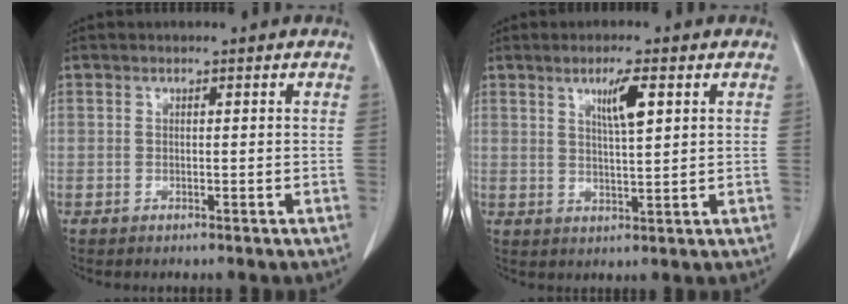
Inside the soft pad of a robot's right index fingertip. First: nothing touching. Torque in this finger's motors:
{"motor_torque": [0.60, 0.38, 0.27, 0.04]}